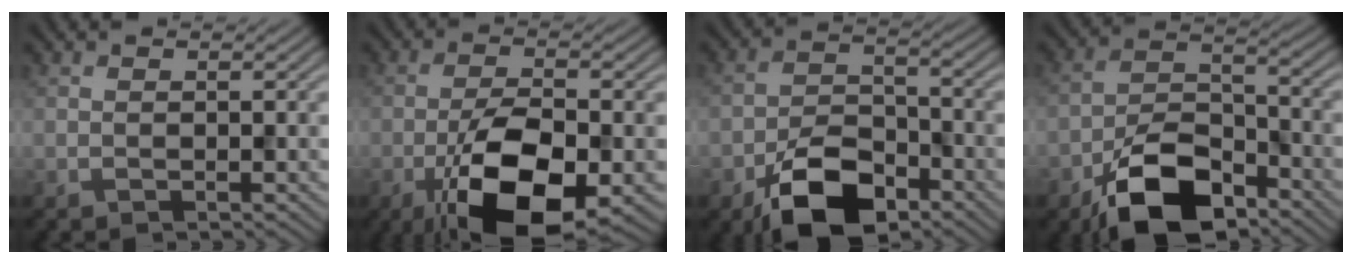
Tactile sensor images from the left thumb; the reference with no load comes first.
{"total": 12.6, "force": [-5.3, 5.2, 10.2], "torque": [-0.188, -0.012, -0.095]}
{"total": 9.9, "force": [-5.9, 5.0, 6.1], "torque": [-0.106, -0.005, -0.119]}
{"total": 11.4, "force": [-7.2, 5.3, 7.1], "torque": [-0.127, -0.004, -0.145]}